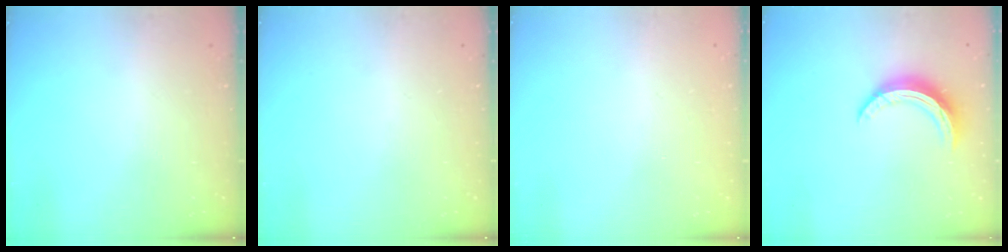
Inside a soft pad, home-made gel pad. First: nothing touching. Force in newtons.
{"total": 0.0}
{"total": 2.6, "press": 2.6, "slide": 0.2}
{"total": 9.3, "press": 9.3, "slide": 0.3}